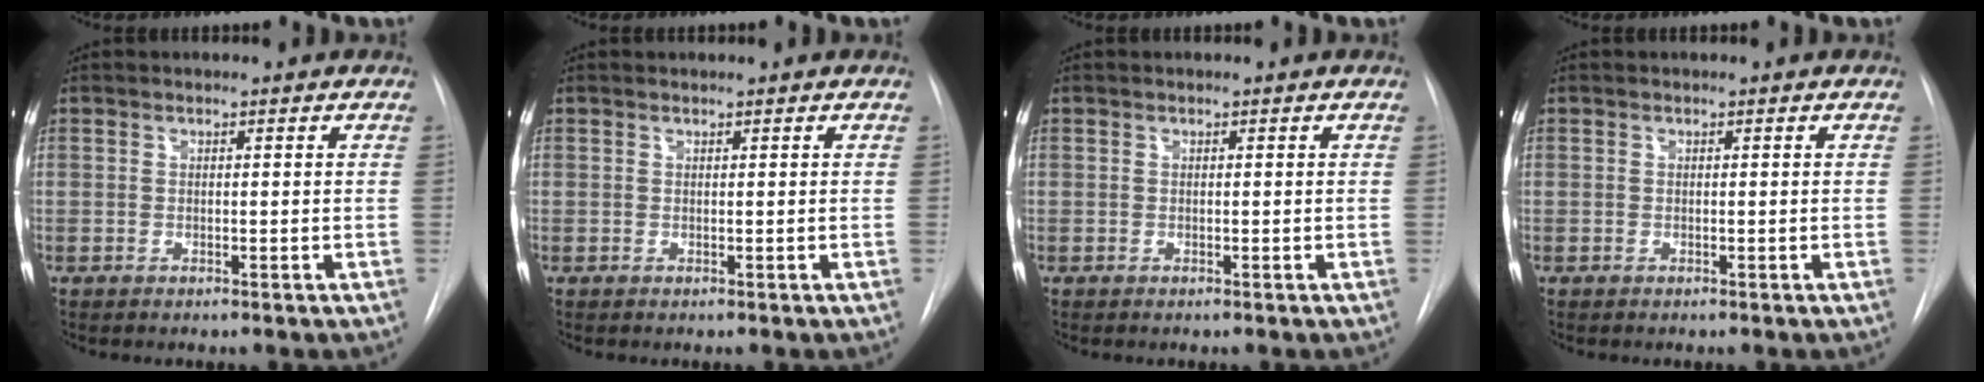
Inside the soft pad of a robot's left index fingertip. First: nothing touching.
{"total": 0.0}
{"total": 0.0}
{"total": 0.0}